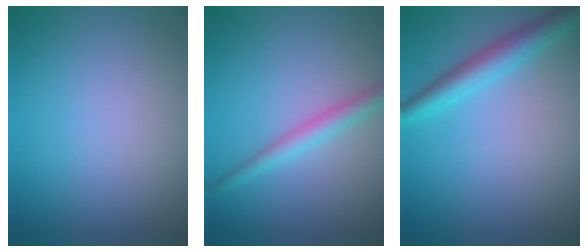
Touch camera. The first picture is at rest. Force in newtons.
{"total": 2.2, "press": 2.2, "slide": 0.0}
{"total": 3.3, "press": 3.3, "slide": 0.1}